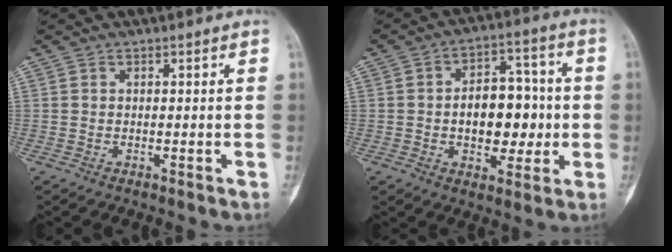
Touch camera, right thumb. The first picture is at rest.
{"total": 13.2, "force": [-0.8, 8.3, 10.2], "torque": [-0.110, 0.027, -0.008]}